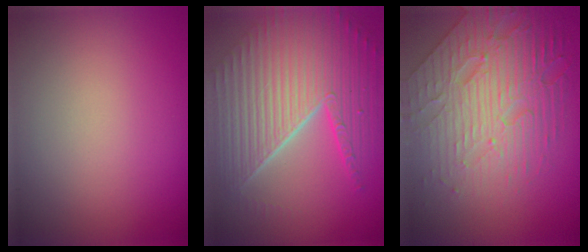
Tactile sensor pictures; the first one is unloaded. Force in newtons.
{"total": 10.6, "press": 6.8, "slide": 8.1}
{"total": 8.4, "press": 5.6, "slide": 6.2}